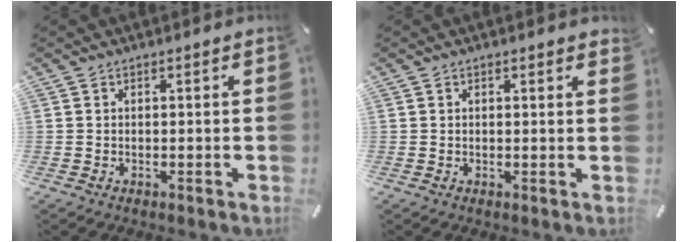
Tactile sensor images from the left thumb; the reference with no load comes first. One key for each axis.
{"total": 0.6, "fx": 0.4, "fy": 0.2, "fz": 0.4, "tx": -0.001, "ty": -0.002, "tz": 0.006}